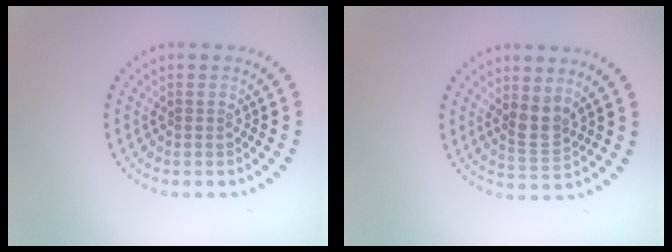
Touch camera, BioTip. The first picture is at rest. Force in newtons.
{"total": 2.2, "press": 1.8, "slide": 1.3}